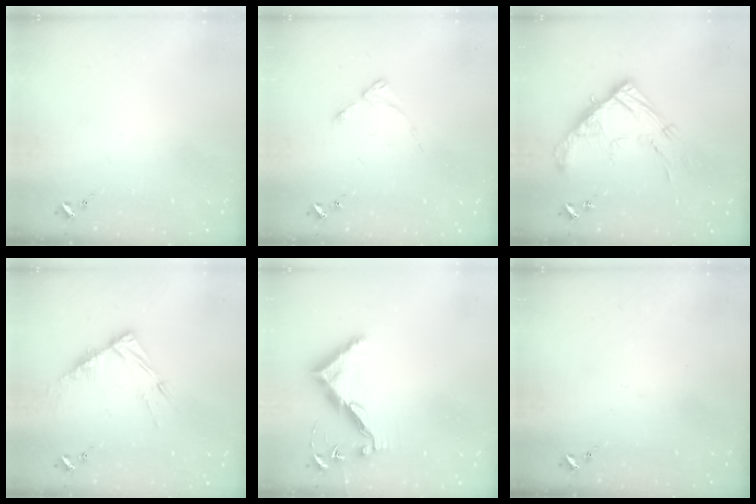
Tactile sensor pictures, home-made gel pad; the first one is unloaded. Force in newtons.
{"total": 2.8, "press": 2.8, "slide": 0.3}
{"total": 16.8, "press": 16.7, "slide": 1.7}
{"total": 10.5, "press": 10.4, "slide": 1.0}
{"total": 10.2, "press": 10.2, "slide": 0.4}
{"total": 0.0}